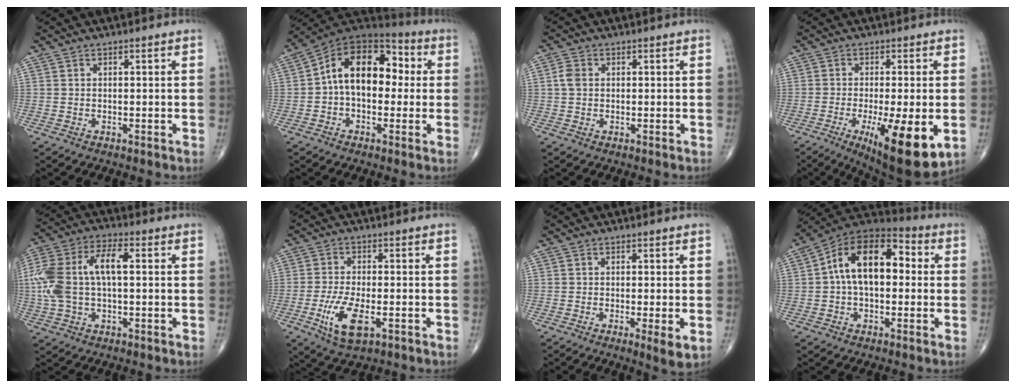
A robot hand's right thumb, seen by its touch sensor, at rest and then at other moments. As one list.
[{"total": 15.8, "force": [1.1, 10.1, 12.2], "torque": [-0.156, 0.044, 0.004]}, {"total": 2.5, "force": [0.3, 1.9, 1.6], "torque": [-0.034, 0.006, 0.003]}, {"total": 15.2, "force": [-4.5, 4.0, 13.9], "torque": [-0.195, -0.018, -0.056]}, {"total": 15.8, "force": [1.2, 8.0, 13.5], "torque": [-0.305, 0.035, 0.019]}, {"total": 8.7, "force": [-3.0, 3.6, 7.3], "torque": [-0.148, -0.002, -0.050]}, {"total": 3.8, "force": [-0.9, 0.6, 3.7], "torque": [-0.063, -0.013, -0.018]}, {"total": 15.7, "force": [1.5, 9.2, 12.6], "torque": [-0.188, 0.042, 0.011]}]